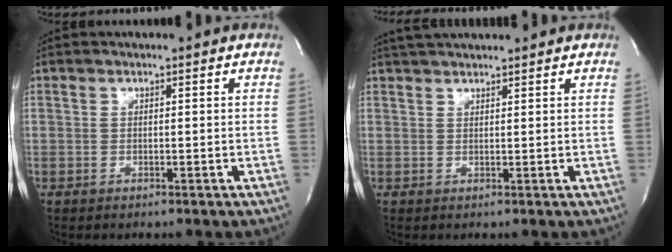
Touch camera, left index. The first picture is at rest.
{"total": 4.7, "force": [4.4, 0.2, 1.7], "torque": [-0.029, 0.032, 0.074]}